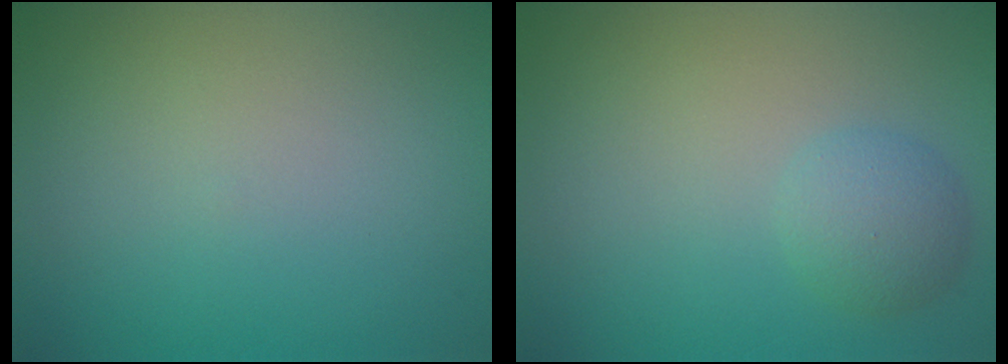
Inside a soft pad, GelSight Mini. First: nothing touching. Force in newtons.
{"total": 2.5, "press": 2.5, "slide": 0.2}